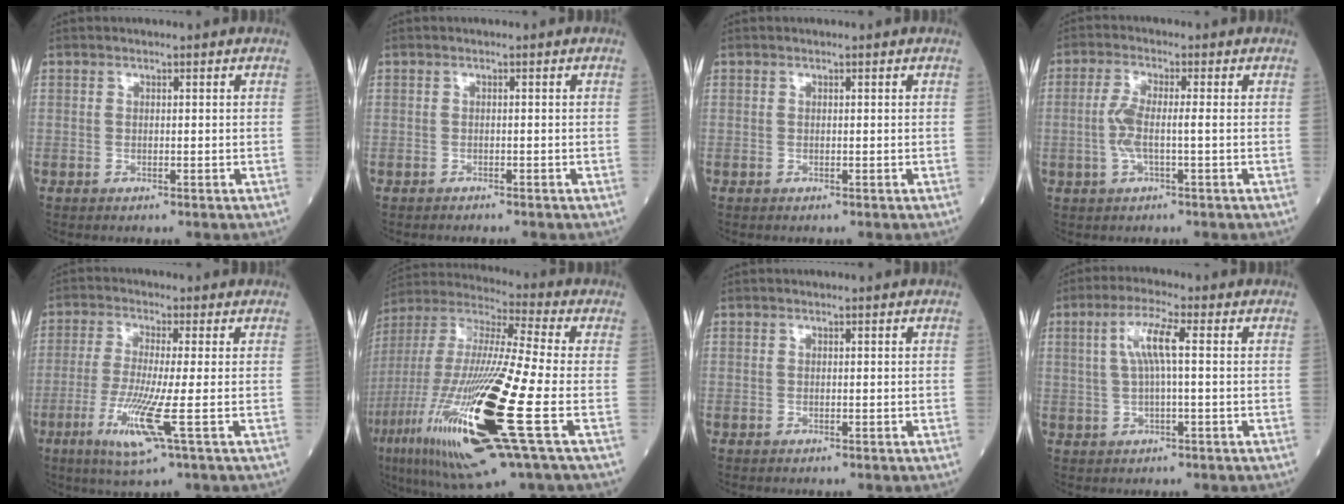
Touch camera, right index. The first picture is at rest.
{"total": 1.5, "force": [-1.4, 0.4, 0.5], "torque": [-0.012, -0.002, -0.018]}
{"total": 0.0}
{"total": 4.5, "force": [-0.5, 0.6, 4.4], "torque": [-0.105, 0.005, -0.012]}
{"total": 8.6, "force": [-2.9, -0.5, 8.1], "torque": [-0.169, -0.028, -0.058]}
{"total": 28.7, "force": [-8.6, 3.0, 27.2], "torque": [-0.574, -0.058, -0.162]}
{"total": 0.0}
{"total": 5.7, "force": [1.1, 0.6, 5.5], "torque": [-0.113, 0.015, 0.024]}